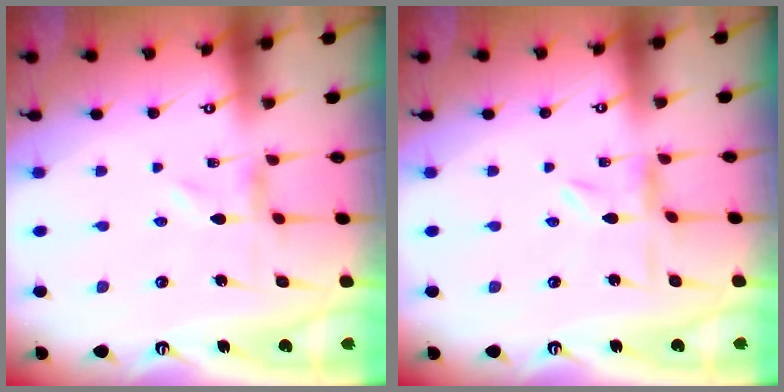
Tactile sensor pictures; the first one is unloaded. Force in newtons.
{"total": 0.0}